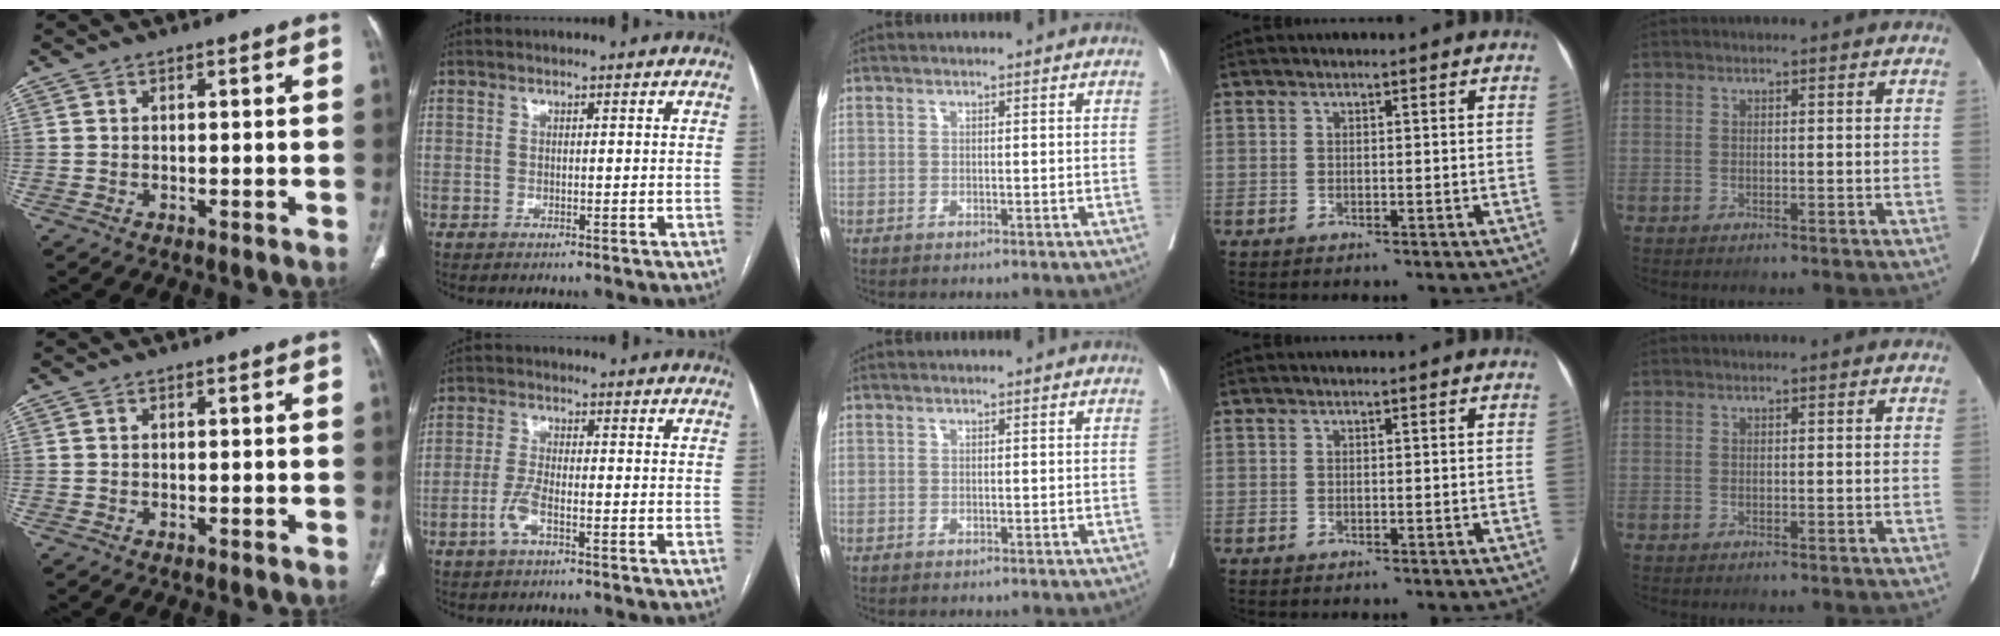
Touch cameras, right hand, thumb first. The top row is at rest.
{"index": {"total": 3.8, "force": [-1.8, 0.8, 3.2], "torque": [-0.075, -0.002, -0.039]}}